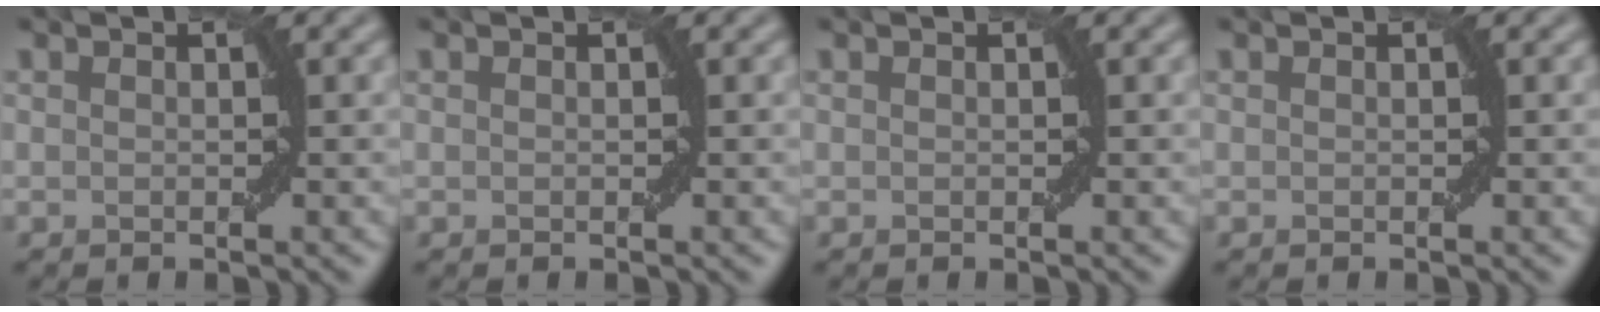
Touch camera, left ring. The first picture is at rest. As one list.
[{"total": 0.0}, {"total": 0.0}, {"total": 0.0}]